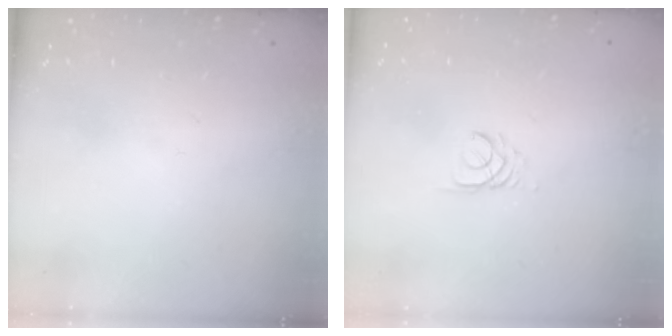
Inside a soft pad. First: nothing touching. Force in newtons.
{"total": 2.6, "press": 2.6, "slide": 0.3}